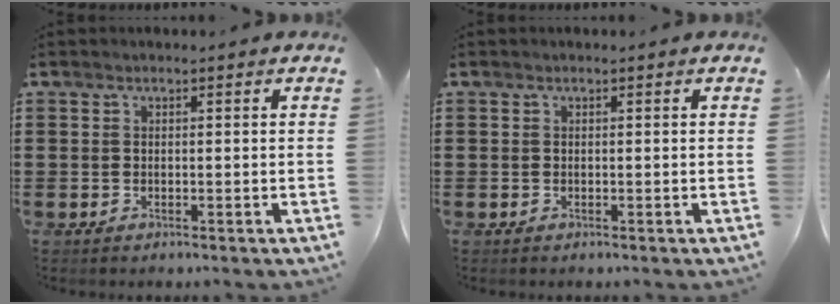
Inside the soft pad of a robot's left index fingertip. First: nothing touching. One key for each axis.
{"total": 0.0}